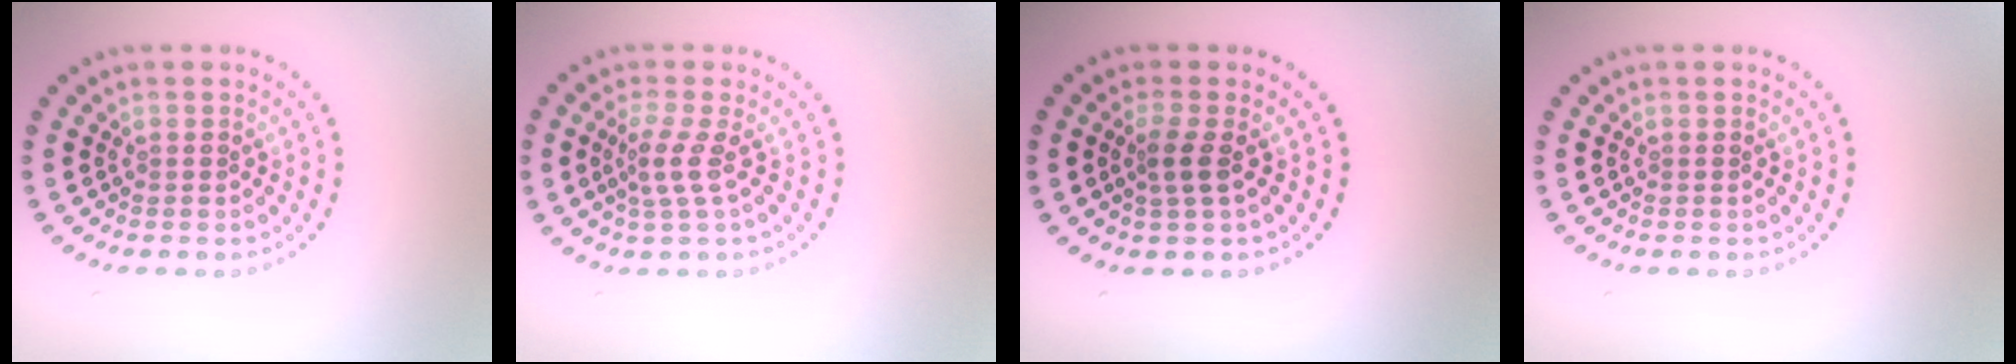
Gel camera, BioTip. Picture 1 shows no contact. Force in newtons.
{"total": 2.1, "press": 1.4, "slide": 1.6}
{"total": 1.6, "press": 1.2, "slide": 1.0}
{"total": 0.0}